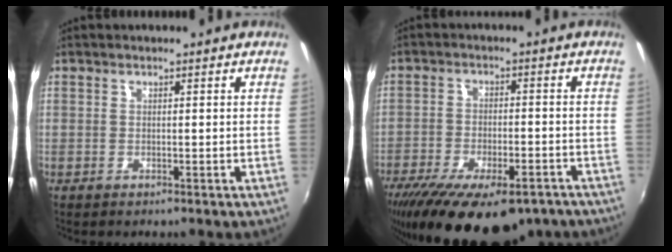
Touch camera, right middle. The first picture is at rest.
{"total": 22.4, "force": [-15.7, 8.5, 13.5], "torque": [-0.261, -0.049, -0.221]}